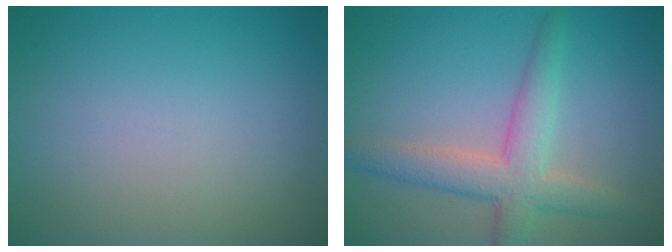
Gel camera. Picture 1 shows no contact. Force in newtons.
{"total": 4.7, "press": 4.7, "slide": 0.3}